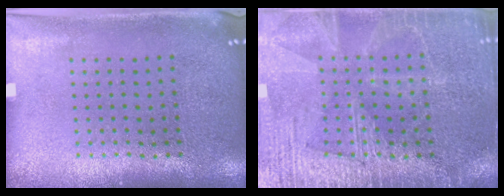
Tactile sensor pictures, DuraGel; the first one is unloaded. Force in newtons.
{"total": 5.0, "press": 4.9, "slide": 0.6}